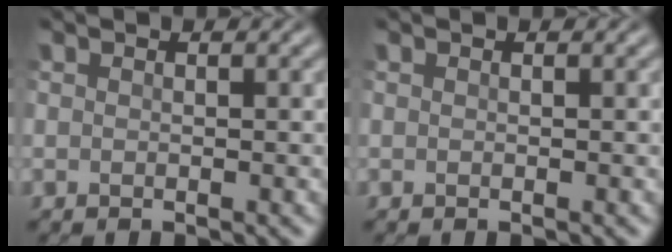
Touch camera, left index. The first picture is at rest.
{"total": 0.0}